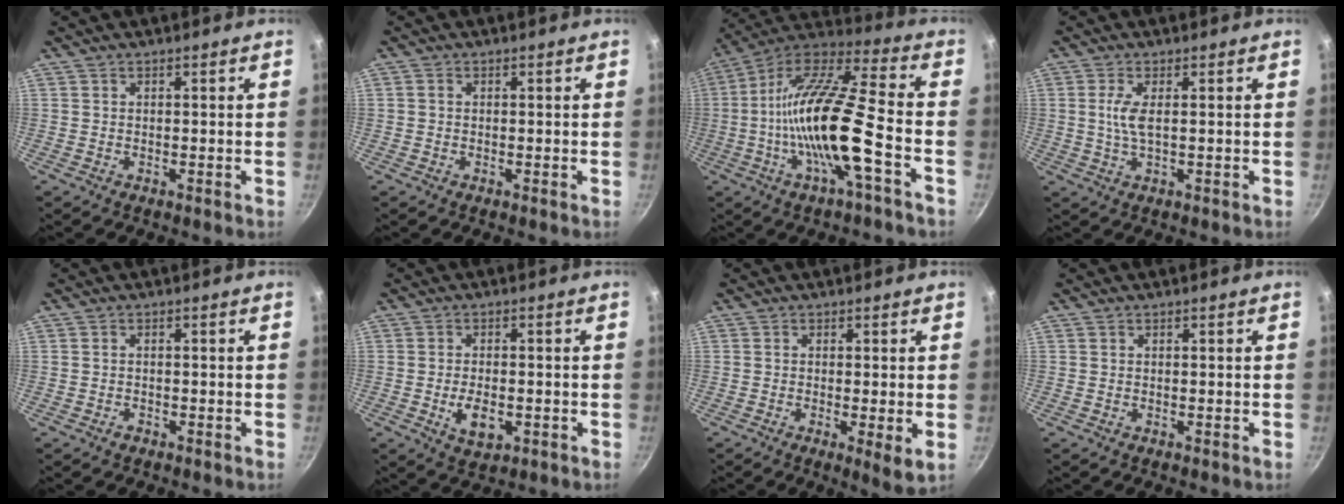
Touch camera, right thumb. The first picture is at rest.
{"total": 0.6, "force": [0.0, 0.6, 0.3], "torque": [-0.004, 0.004, -0.001]}
{"total": 20.2, "force": [-5.0, 4.3, 19.1], "torque": [-0.348, 0.035, -0.108]}
{"total": 3.8, "force": [0.4, 1.1, 3.6], "torque": [-0.085, -0.001, 0.009]}
{"total": 0.9, "force": [-0.7, 0.5, 0.3], "torque": [-0.009, 0.004, -0.013]}
{"total": 5.8, "force": [-1.5, 3.2, 4.6], "torque": [-0.074, 0.000, -0.018]}
{"total": 4.4, "force": [-0.5, 0.7, 4.3], "torque": [-0.069, -0.018, -0.007]}
{"total": 0.0}